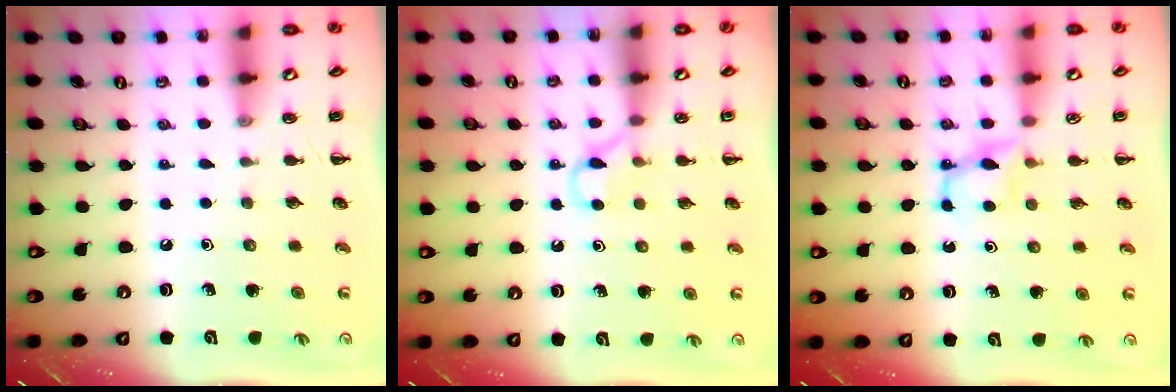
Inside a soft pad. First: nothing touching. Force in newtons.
{"total": 5.4, "press": 5.2, "slide": 1.4}
{"total": 4.7, "press": 4.4, "slide": 1.4}